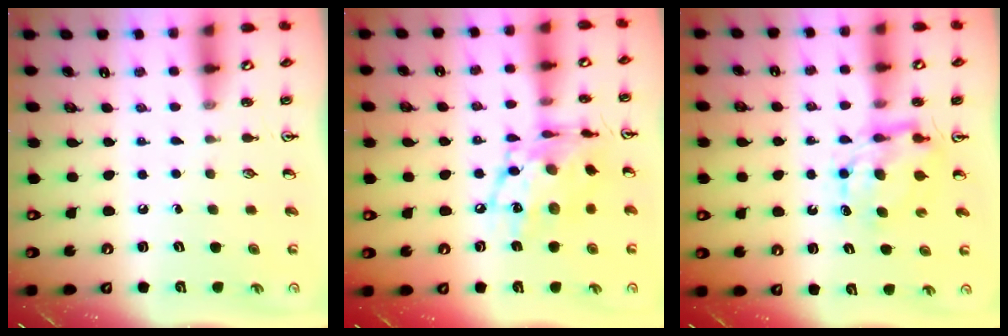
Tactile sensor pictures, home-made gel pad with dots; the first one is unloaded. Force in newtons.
{"total": 14.9, "press": 14.9, "slide": 1.1}
{"total": 7.7, "press": 7.6, "slide": 0.7}